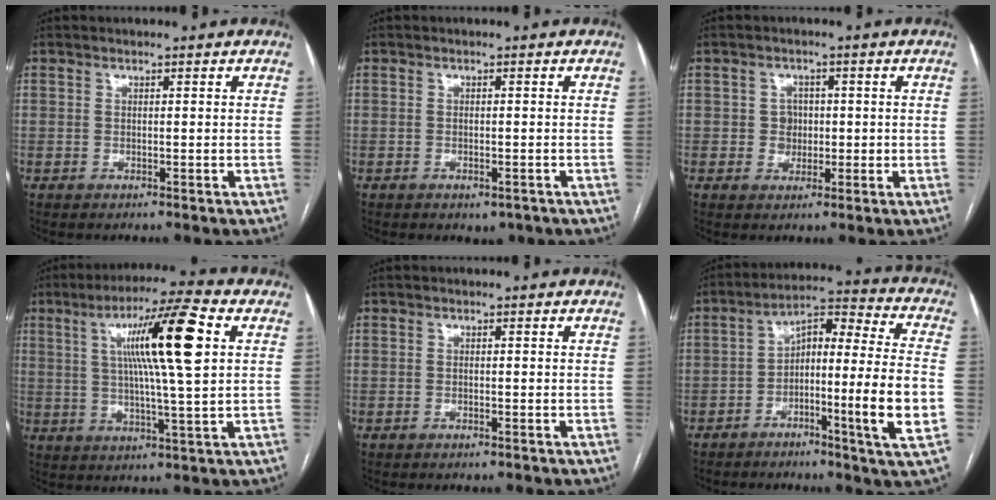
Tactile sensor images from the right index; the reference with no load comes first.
{"total": 2.2, "force": [-1.3, 1.1, 1.3], "torque": [-0.013, -0.001, -0.009]}
{"total": 3.0, "force": [0.0, 2.8, 0.9], "torque": [-0.005, 0.010, 0.005]}
{"total": 14.3, "force": [3.8, 0.0, 13.8], "torque": [-0.236, 0.012, 0.061]}
{"total": 0.6, "force": [-0.5, 0.0, 0.4], "torque": [-0.009, -0.001, -0.007]}
{"total": 14.6, "force": [-4.2, 0.1, 13.9], "torque": [-0.222, 0.016, -0.074]}